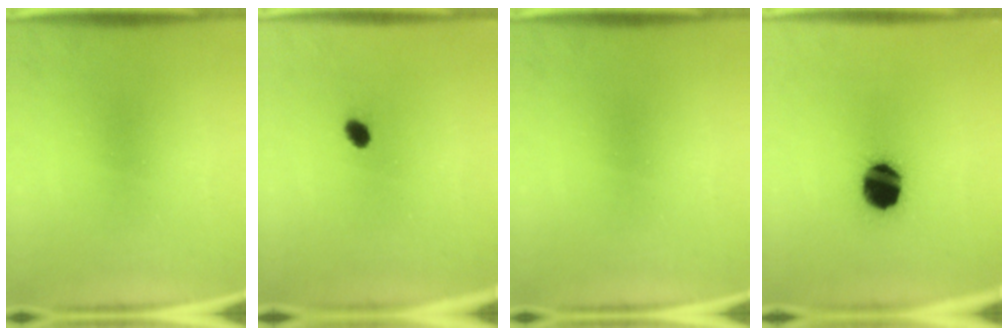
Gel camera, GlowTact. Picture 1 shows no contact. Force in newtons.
{"total": 1.7}
{"total": 0.0}
{"total": 14.2}